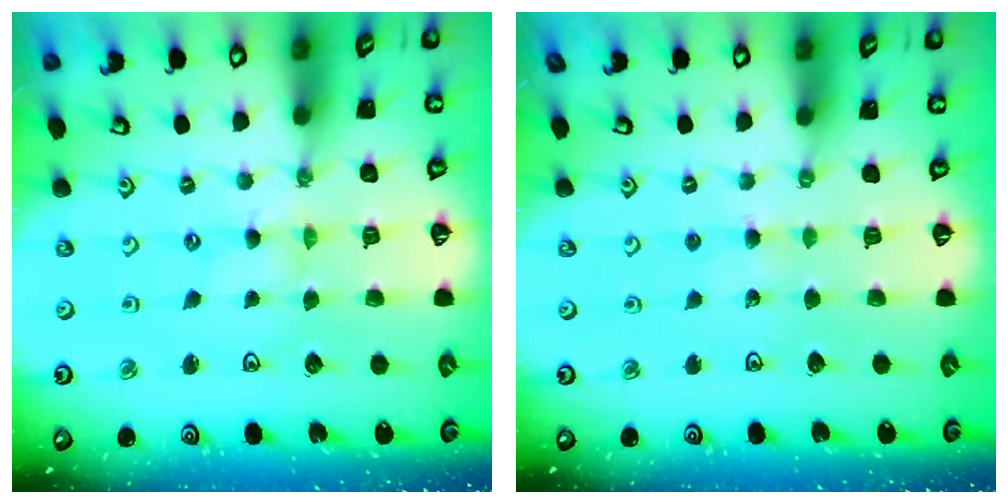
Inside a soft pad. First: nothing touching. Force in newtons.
{"total": 3.0, "press": 3.0, "slide": 0.3}